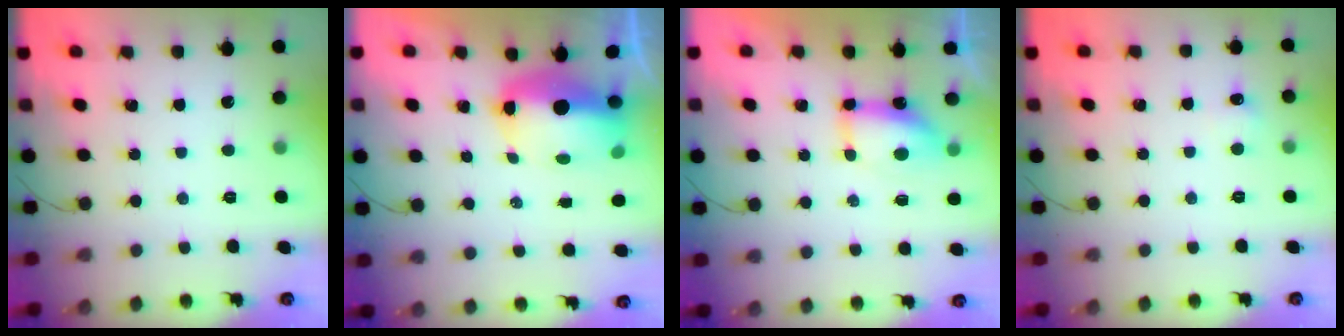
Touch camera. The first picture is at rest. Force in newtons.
{"total": 9.9, "press": 9.7, "slide": 2.0}
{"total": 7.5, "press": 7.5, "slide": 0.5}
{"total": 4.6, "press": 4.4, "slide": 1.4}